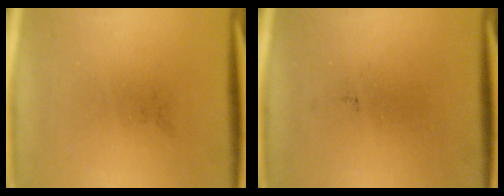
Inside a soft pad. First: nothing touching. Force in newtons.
{"total": 0.0}